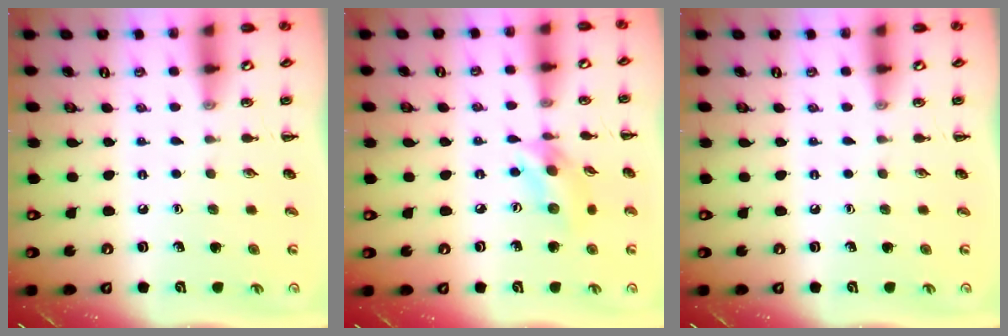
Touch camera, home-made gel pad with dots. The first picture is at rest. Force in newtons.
{"total": 8.1, "press": 8.0, "slide": 1.2}
{"total": 0.0}